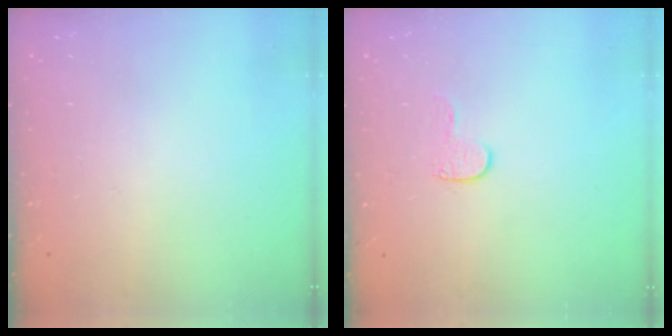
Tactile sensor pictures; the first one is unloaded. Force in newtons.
{"total": 4.7, "press": 4.7, "slide": 0.5}